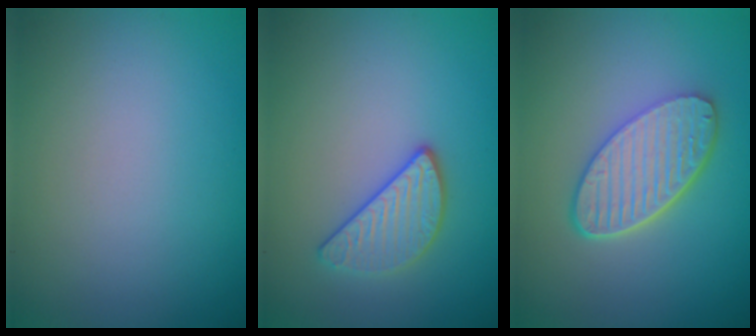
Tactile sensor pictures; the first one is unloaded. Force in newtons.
{"total": 2.8, "press": 2.6, "slide": 0.9}
{"total": 5.7, "press": 4.4, "slide": 3.6}